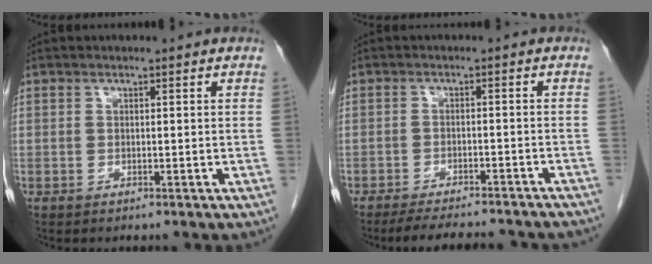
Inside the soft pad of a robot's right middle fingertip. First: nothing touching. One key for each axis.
{"total": 14.0, "fx": -12.5, "fy": 2.4, "fz": 5.7, "tx": -0.088, "ty": -0.010, "tz": -0.158}